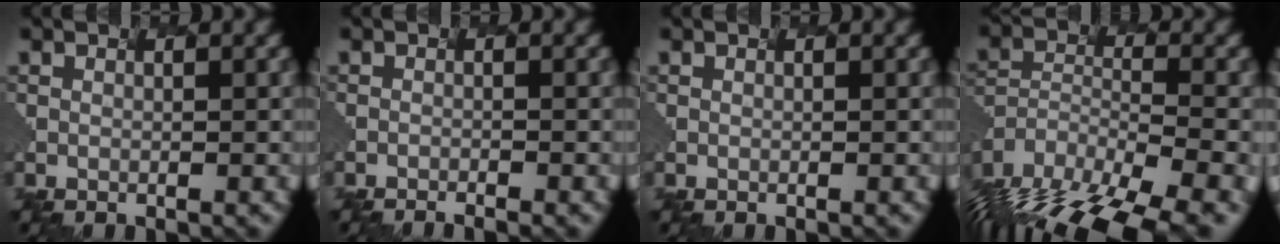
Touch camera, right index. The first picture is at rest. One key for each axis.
{"total": 2.0, "fx": -1.9, "fy": -0.4, "fz": 0.4, "tx": -0.006, "ty": 0.004, "tz": -0.012}
{"total": 0.0}
{"total": 17.4, "fx": -15.2, "fy": 5.2, "fz": 6.6, "tx": -0.160, "ty": -0.026, "tz": -0.191}